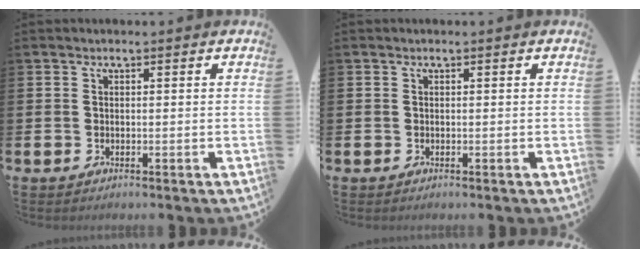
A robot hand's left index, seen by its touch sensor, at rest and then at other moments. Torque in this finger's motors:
{"motor_torque": [0.00, 0.00, 0.00, 0.00]}